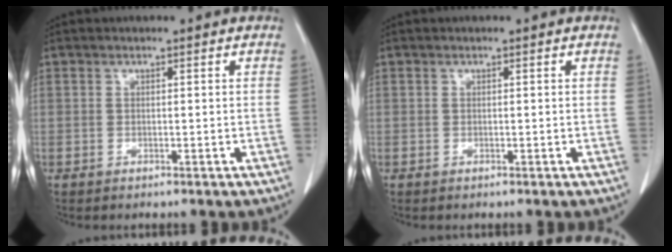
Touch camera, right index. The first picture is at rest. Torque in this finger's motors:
{"motor_torque": [0.00, 0.00, 0.00, 0.00]}